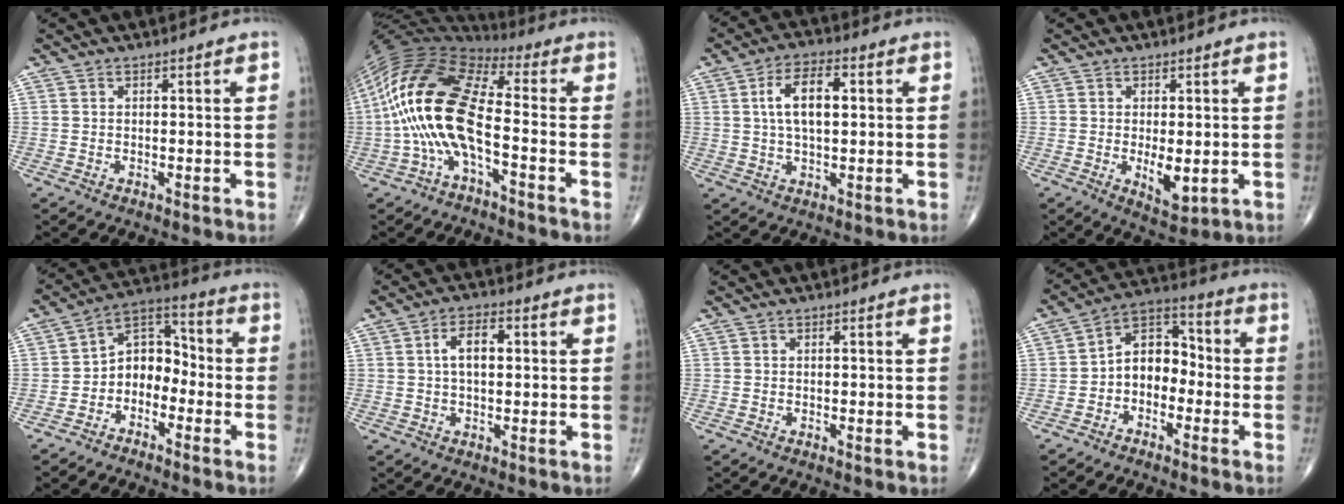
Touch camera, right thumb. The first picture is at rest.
{"total": 17.0, "force": [-3.3, 6.4, 15.5], "torque": [-0.328, 0.042, -0.071]}
{"total": 8.9, "force": [1.6, 4.3, 7.6], "torque": [-0.130, 0.011, 0.025]}
{"total": 5.3, "force": [-0.7, 2.4, 4.7], "torque": [-0.068, -0.014, -0.004]}
{"total": 8.8, "force": [-2.9, 6.5, 5.2], "torque": [-0.052, 0.054, -0.070]}
{"total": 5.7, "force": [0.9, 2.9, 4.8], "torque": [-0.079, 0.012, 0.010]}
{"total": 0.0}
{"total": 9.1, "force": [-2.2, 6.6, 5.9], "torque": [-0.064, 0.044, -0.058]}